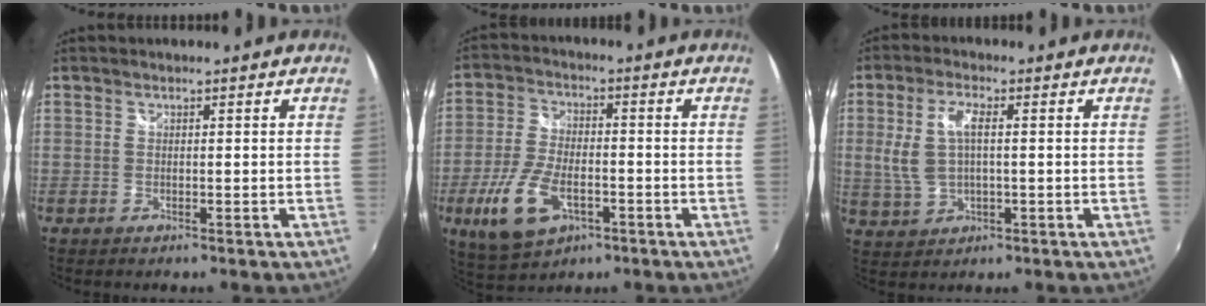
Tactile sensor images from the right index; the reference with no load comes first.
{"total": 12.5, "force": [-4.9, 6.6, 9.5], "torque": [-0.210, -0.012, -0.087]}
{"total": 7.1, "force": [0.4, 3.2, 6.3], "torque": [-0.134, 0.004, 0.015]}